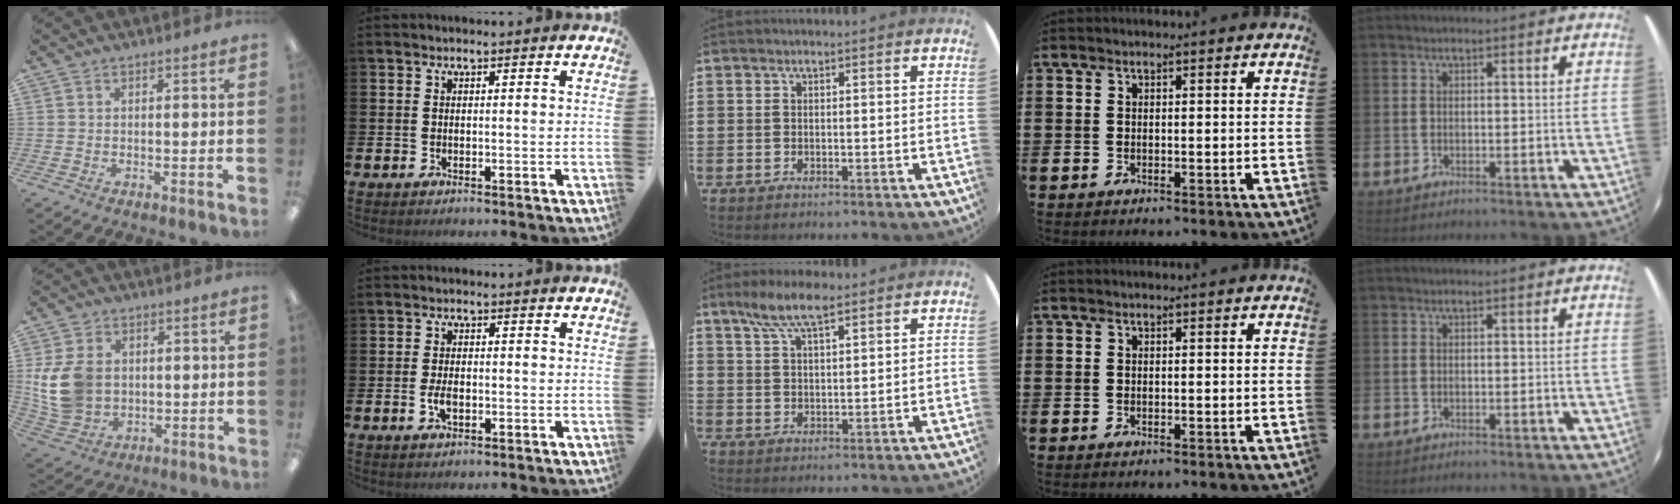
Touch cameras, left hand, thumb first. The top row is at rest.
{"thumb": {"total": 12.1, "force": [1.7, 9.5, 7.2], "torque": [-0.162, 0.012, 0.034]}, "index": {"total": 2.5, "force": [-0.6, 1.3, 2.1], "torque": [-0.031, -0.003, -0.013]}, "middle": {"total": 7.2, "force": [5.2, 2.1, 4.5], "torque": [-0.100, -0.001, 0.094]}}